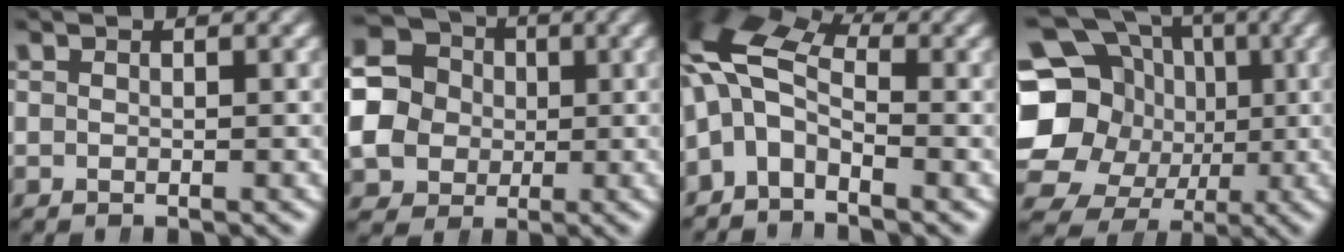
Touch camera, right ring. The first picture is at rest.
{"total": 13.3, "force": [1.2, 12.1, 5.5], "torque": [-0.138, -0.018, 0.012]}
{"total": 11.2, "force": [0.4, 9.6, 5.8], "torque": [-0.140, -0.011, -0.014]}
{"total": 18.1, "force": [1.7, 15.8, 8.7], "torque": [-0.179, -0.032, 0.023]}